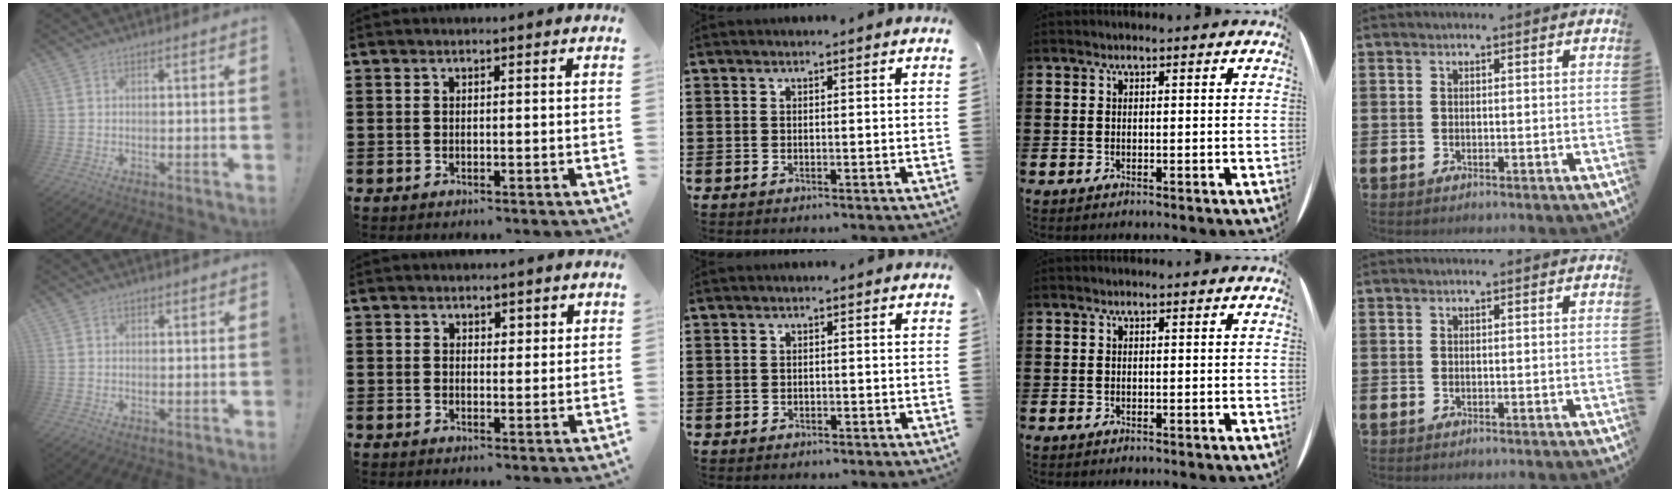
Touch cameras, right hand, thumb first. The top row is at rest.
{"thumb": {"total": 0.5, "force": [0.2, 0.5, 0.1], "torque": [0.000, 0.001, 0.003]}, "index": {"total": 1.6, "force": [1.2, 1.0, 0.3], "torque": [0.000, 0.002, 0.022]}, "middle": {"total": 0.8, "force": [-0.7, 0.4, 0.0], "torque": [-0.003, 0.001, -0.017]}}